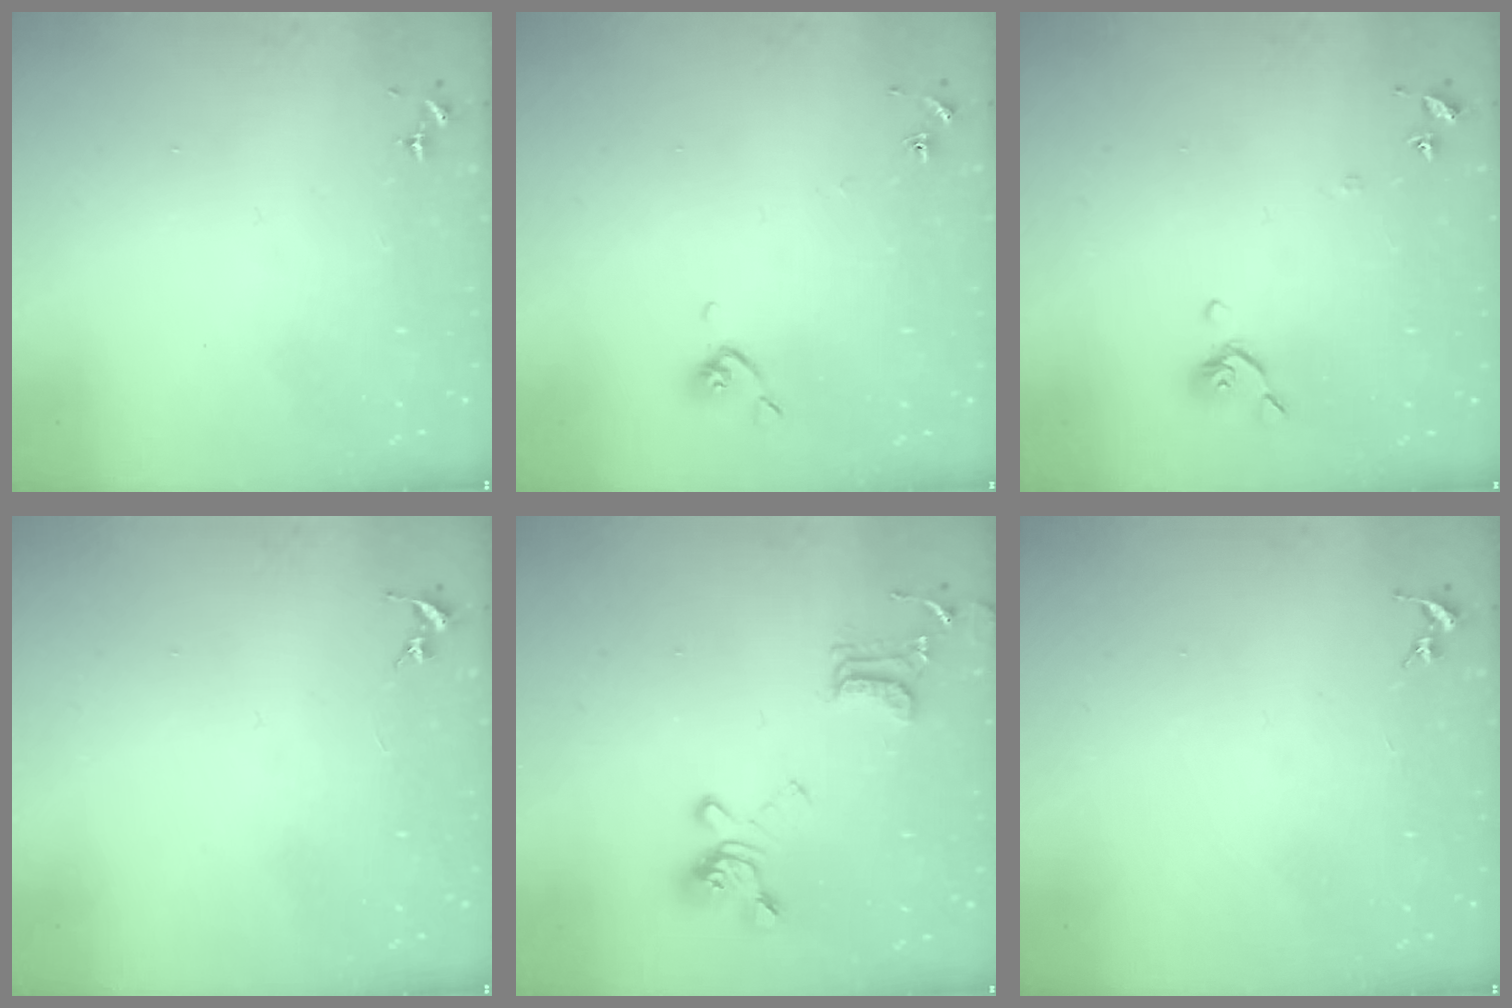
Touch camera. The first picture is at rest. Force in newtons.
{"total": 5.9, "press": 5.8, "slide": 0.8}
{"total": 6.7, "press": 6.6, "slide": 1.0}
{"total": 0.0}
{"total": 16.4, "press": 16.3, "slide": 1.5}
{"total": 0.0}